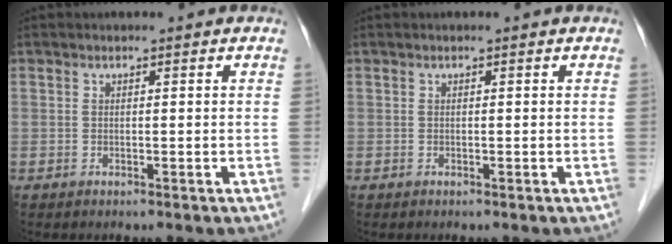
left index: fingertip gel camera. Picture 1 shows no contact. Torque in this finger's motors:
{"motor_torque": [-0.03, 0.03, 0.00, 0.00]}